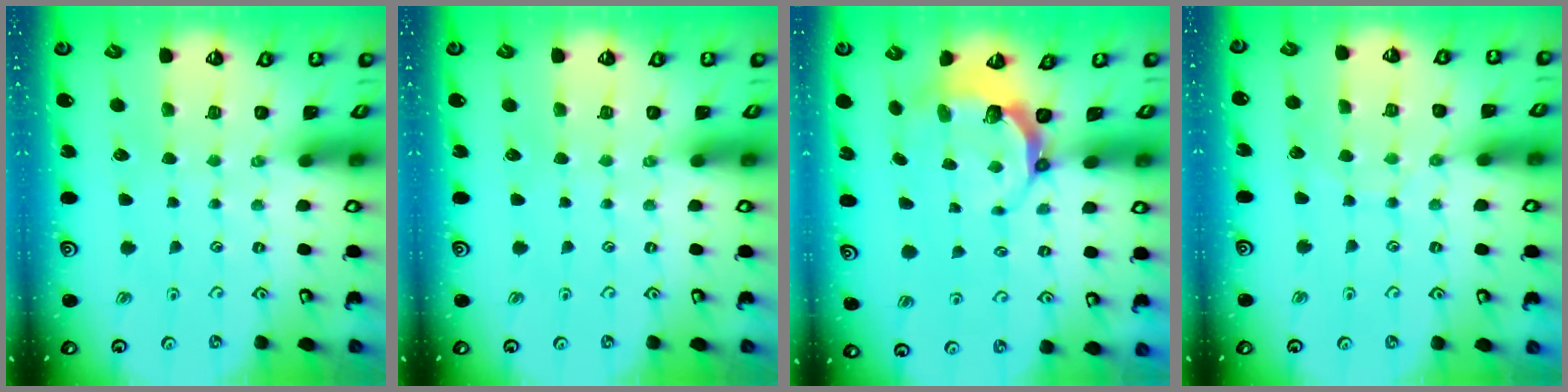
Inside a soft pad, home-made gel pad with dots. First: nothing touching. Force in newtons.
{"total": 0.0}
{"total": 6.6, "press": 5.3, "slide": 3.9}
{"total": 6.5, "press": 6.5, "slide": 0.6}